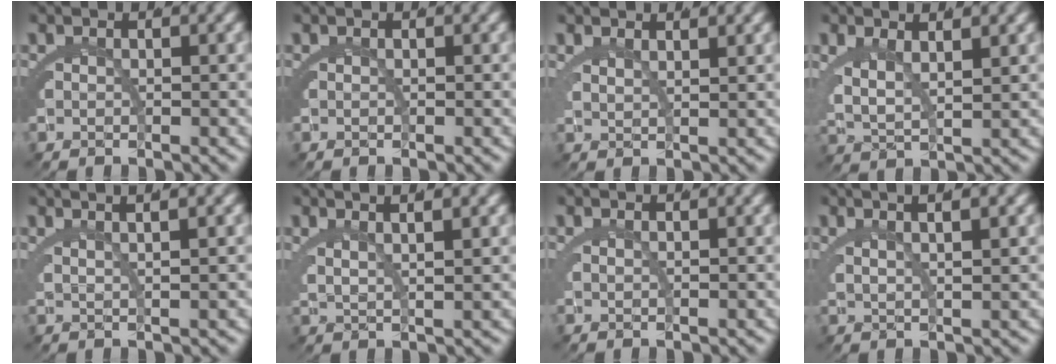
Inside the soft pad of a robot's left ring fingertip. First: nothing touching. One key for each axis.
{"total": 0.0}
{"total": 1.9, "fx": 1.8, "fy": -0.4, "fz": 0.6, "tx": -0.012, "ty": -0.008, "tz": 0.041}
{"total": 4.0, "fx": 1.6, "fy": 1.9, "fz": 3.1, "tx": -0.074, "ty": -0.011, "tz": 0.037}
{"total": 4.4, "fx": 3.3, "fy": 0.4, "fz": 2.9, "tx": -0.029, "ty": 0.019, "tz": 0.050}
{"total": 4.6, "fx": 3.2, "fy": 1.0, "fz": 3.2, "tx": -0.046, "ty": 0.009, "tz": 0.053}
{"total": 1.2, "fx": 0.9, "fy": -0.7, "fz": 0.3, "tx": -0.003, "ty": -0.002, "tz": 0.020}
{"total": 4.5, "fx": 3.0, "fy": 0.7, "fz": 3.3, "tx": -0.038, "ty": 0.015, "tz": 0.046}